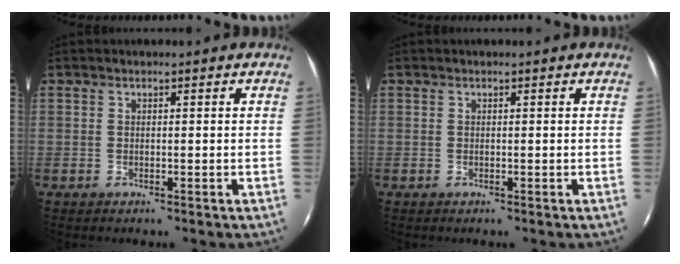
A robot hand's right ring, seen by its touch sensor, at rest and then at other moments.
{"total": 0.0}